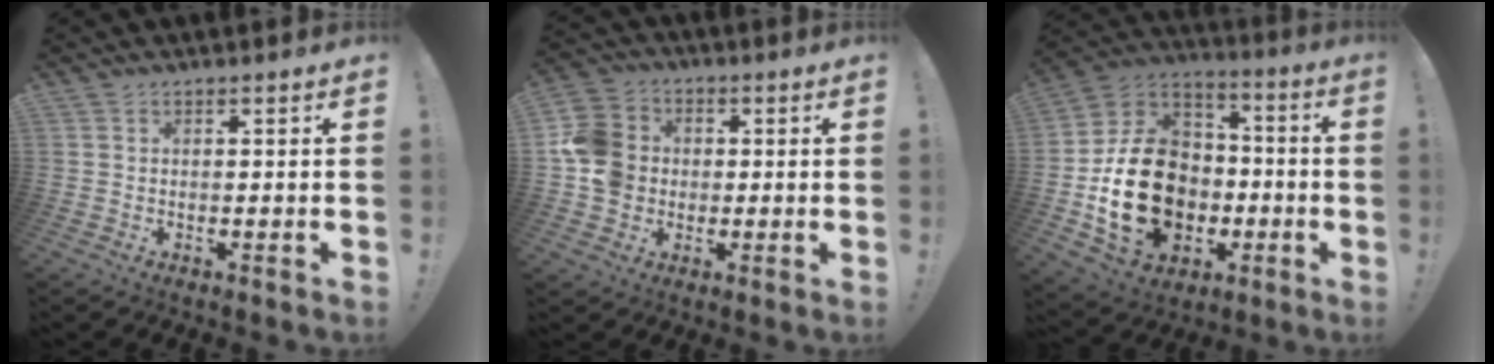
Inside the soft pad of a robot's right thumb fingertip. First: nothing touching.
{"total": 12.5, "force": [-0.7, 11.2, 5.5], "torque": [-0.087, 0.019, -0.007]}
{"total": 22.7, "force": [-5.2, 17.6, 13.4], "torque": [-0.234, 0.036, -0.064]}